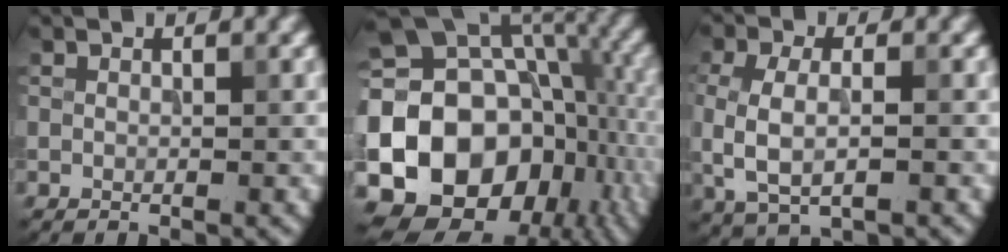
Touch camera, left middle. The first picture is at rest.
{"total": 19.1, "force": [-4.1, 14.7, 11.5], "torque": [-0.207, -0.009, -0.062]}
{"total": 4.2, "force": [-0.4, 2.1, 3.6], "torque": [-0.085, -0.007, -0.008]}